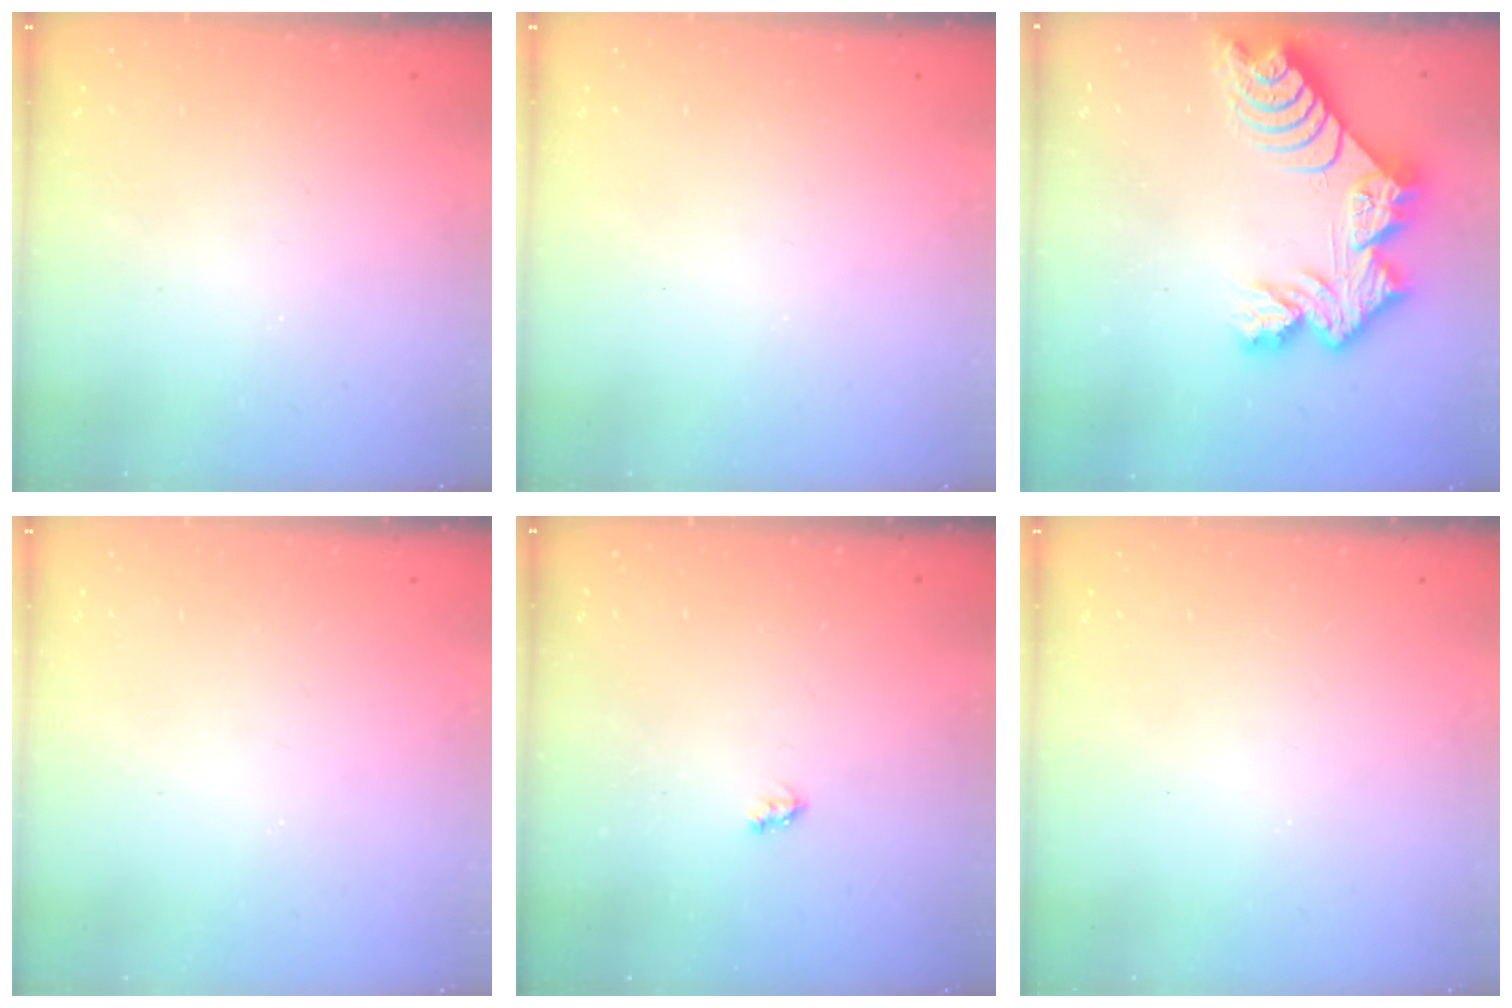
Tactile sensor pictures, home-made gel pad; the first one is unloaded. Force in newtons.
{"total": 0.0}
{"total": 15.0, "press": 14.9, "slide": 1.4}
{"total": 0.0}
{"total": 2.7, "press": 2.7, "slide": 0.4}
{"total": 0.0}